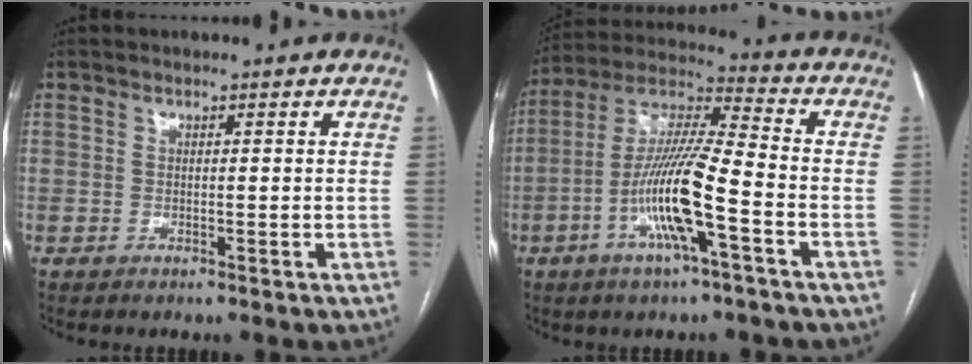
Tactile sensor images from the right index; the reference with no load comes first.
{"total": 14.2, "force": [-4.7, 1.1, 13.3], "torque": [-0.263, 0.004, -0.092]}